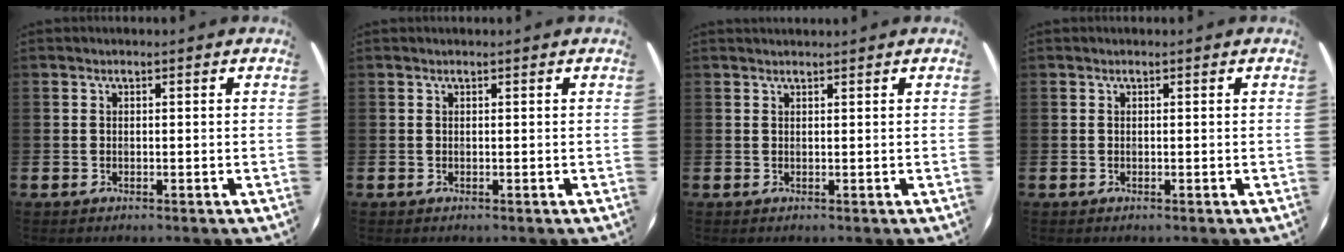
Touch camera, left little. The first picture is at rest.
{"total": 0.0}
{"total": 0.8, "force": [0.8, 0.0, 0.0], "torque": [0.000, 0.001, 0.015]}
{"total": 0.0}